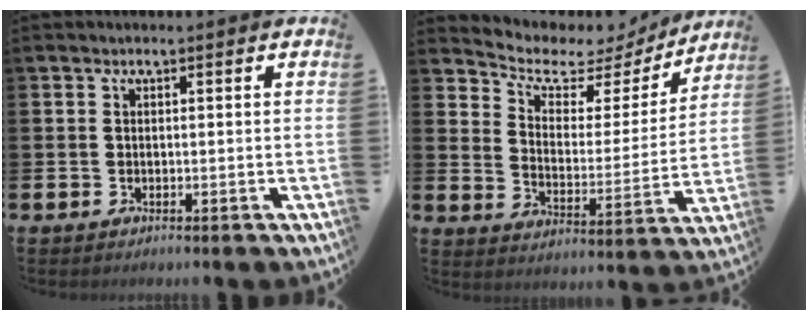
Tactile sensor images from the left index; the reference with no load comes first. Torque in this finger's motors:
{"motor_torque": [0.94, -1.18, 0.25, 0.00]}